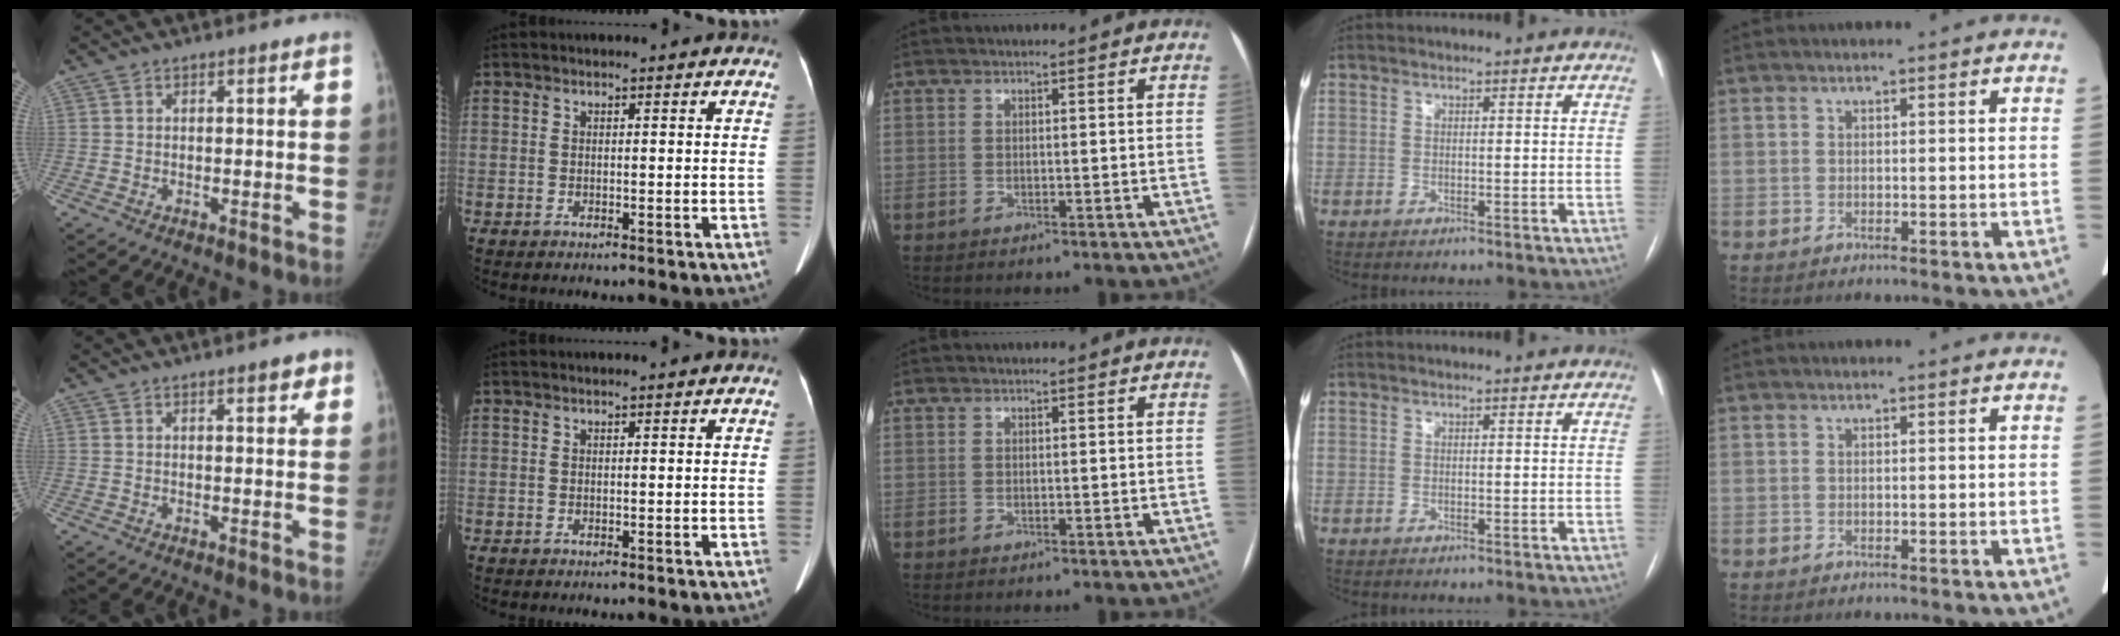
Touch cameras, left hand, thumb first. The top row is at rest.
{"thumb": {"total": 2.8, "force": [1.6, 1.0, 2.0], "torque": [-0.015, -0.005, 0.017]}}